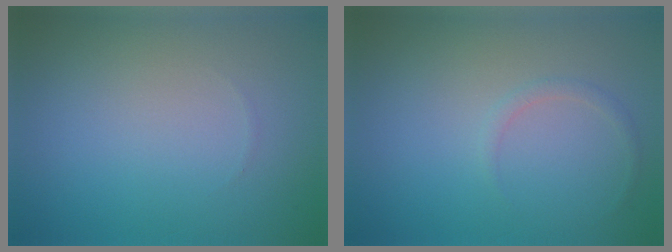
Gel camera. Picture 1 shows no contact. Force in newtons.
{"total": 0.8, "press": 0.8, "slide": 0.1}